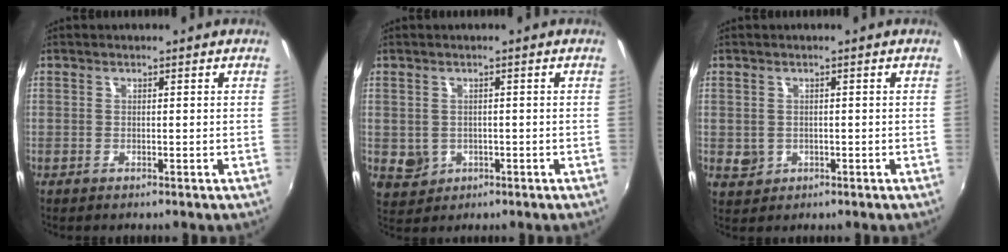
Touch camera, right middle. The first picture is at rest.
{"total": 3.7, "force": [-0.4, 3.4, 1.3], "torque": [-0.027, -0.001, 0.004]}
{"total": 2.5, "force": [-0.1, 2.3, 0.8], "torque": [-0.013, 0.000, 0.002]}